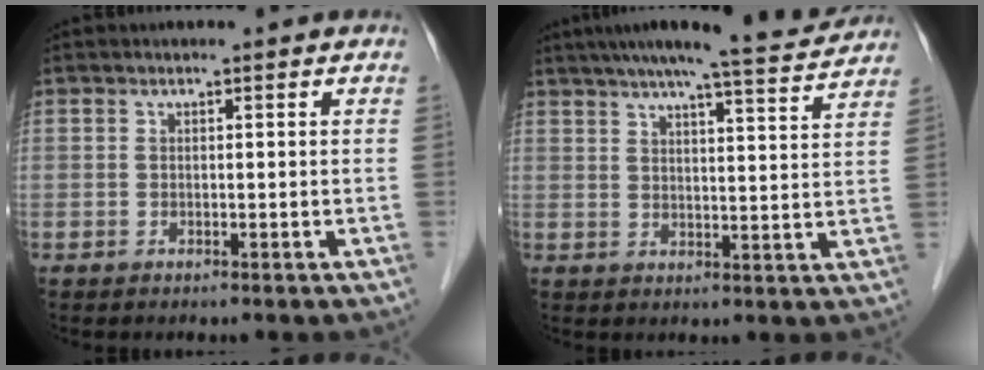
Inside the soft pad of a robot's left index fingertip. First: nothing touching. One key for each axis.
{"total": 12.6, "fx": 11.5, "fy": 0.4, "fz": 5.3, "tx": -0.081, "ty": 0.002, "tz": 0.148}